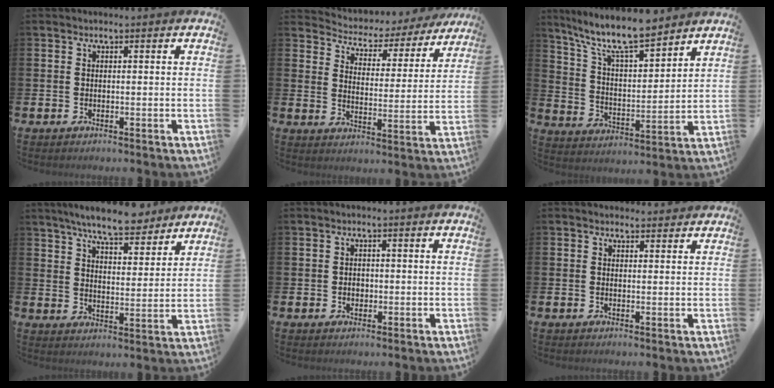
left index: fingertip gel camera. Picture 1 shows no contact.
{"total": 4.3, "force": [4.1, 1.5, 0.2], "torque": [-0.036, -0.035, 0.063]}
{"total": 10.4, "force": [9.1, 1.9, 4.7], "torque": [-0.120, -0.051, 0.159]}
{"total": 8.2, "force": [7.5, 1.3, 2.9], "torque": [-0.071, -0.035, 0.134]}
{"total": 1.3, "force": [-0.2, 1.1, 0.7], "torque": [-0.005, 0.005, -0.007]}
{"total": 1.2, "force": [1.1, 0.4, 0.2], "torque": [0.003, 0.000, 0.019]}